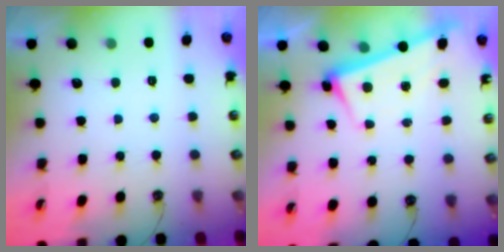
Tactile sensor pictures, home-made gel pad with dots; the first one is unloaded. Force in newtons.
{"total": 2.6, "press": 2.5, "slide": 1.0}